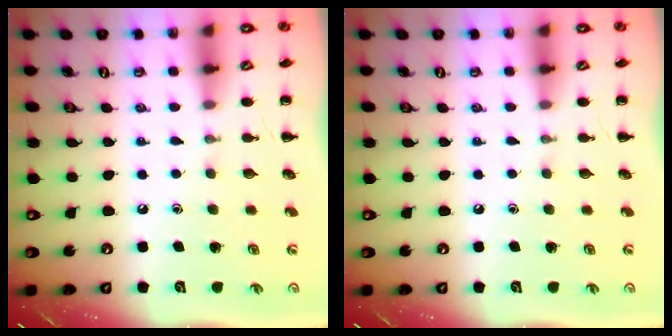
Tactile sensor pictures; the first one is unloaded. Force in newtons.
{"total": 0.0}